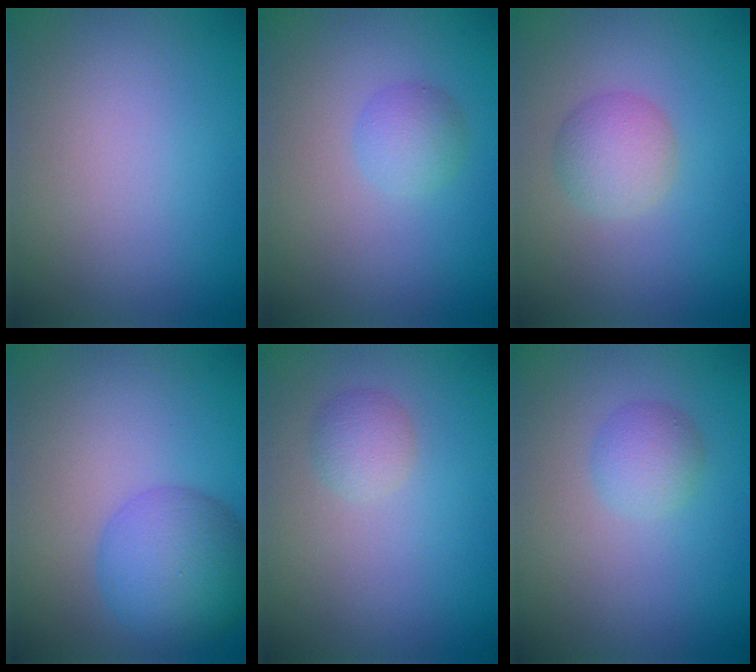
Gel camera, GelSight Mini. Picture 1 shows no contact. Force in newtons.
{"total": 1.9, "press": 1.9, "slide": 0.1}
{"total": 2.7, "press": 2.7, "slide": 0.1}
{"total": 6.2, "press": 6.2, "slide": 0.3}
{"total": 1.6, "press": 1.6, "slide": 0.0}
{"total": 1.9, "press": 1.9, "slide": 0.0}